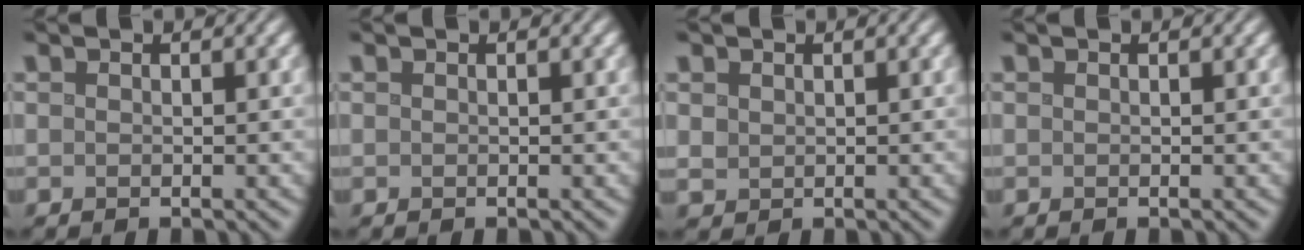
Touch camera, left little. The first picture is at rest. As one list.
[{"total": 0.0}, {"total": 1.1, "force": [0.5, 1.0, 0.3], "torque": [-0.006, -0.003, 0.013]}, {"total": 0.0}]